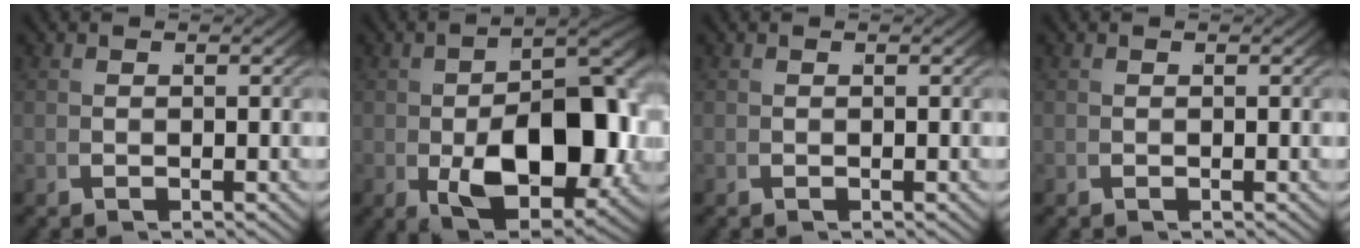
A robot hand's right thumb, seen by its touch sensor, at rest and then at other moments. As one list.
[{"total": 14.2, "force": [-1.9, 8.0, 11.6], "torque": [-0.205, -0.039, -0.003]}, {"total": 0.0}, {"total": 0.0}]